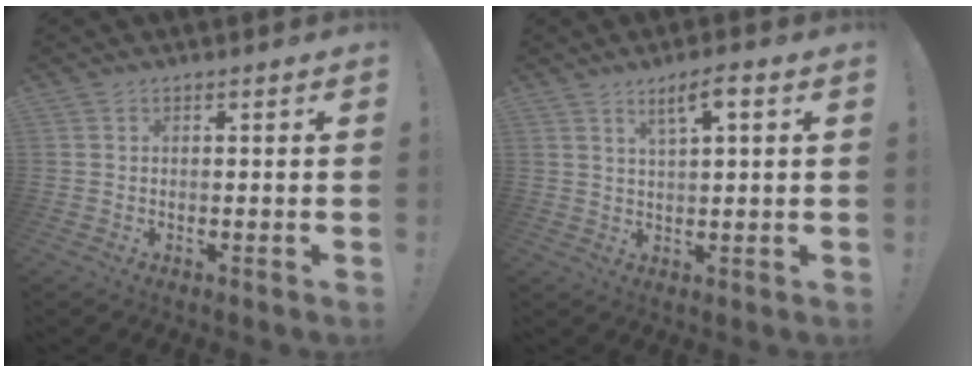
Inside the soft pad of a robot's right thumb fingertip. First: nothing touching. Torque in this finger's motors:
{"motor_torque": [0.00, 0.00, 0.01, 0.09, 0.07]}